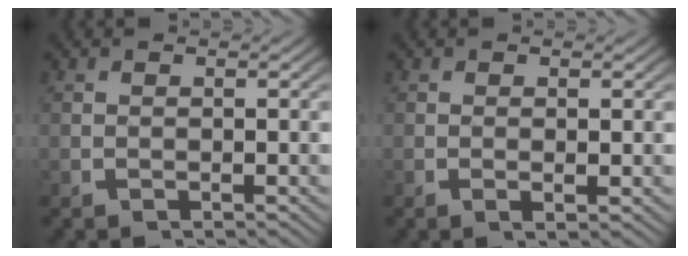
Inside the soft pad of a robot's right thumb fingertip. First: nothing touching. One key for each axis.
{"total": 0.9, "fx": 0.2, "fy": 0.3, "fz": 0.8, "tx": -0.015, "ty": -0.001, "tz": 0.004}